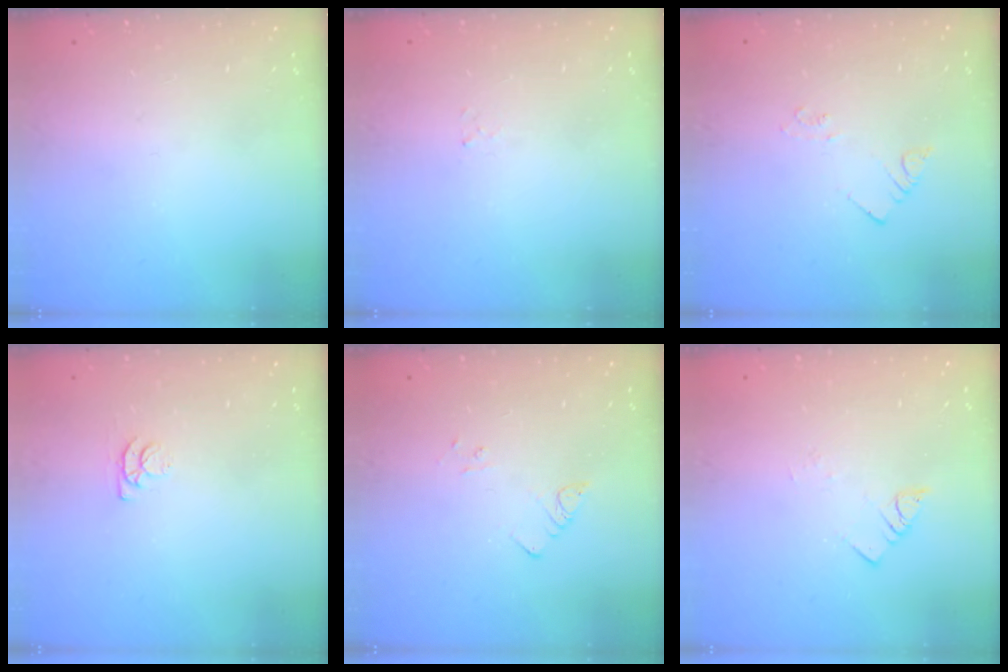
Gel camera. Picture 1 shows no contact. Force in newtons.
{"total": 1.5, "press": 1.5, "slide": 0.2}
{"total": 2.1, "press": 2.1, "slide": 0.3}
{"total": 4.3, "press": 4.2, "slide": 0.5}
{"total": 5.3, "press": 5.2, "slide": 0.6}
{"total": 2.8, "press": 2.8, "slide": 0.3}